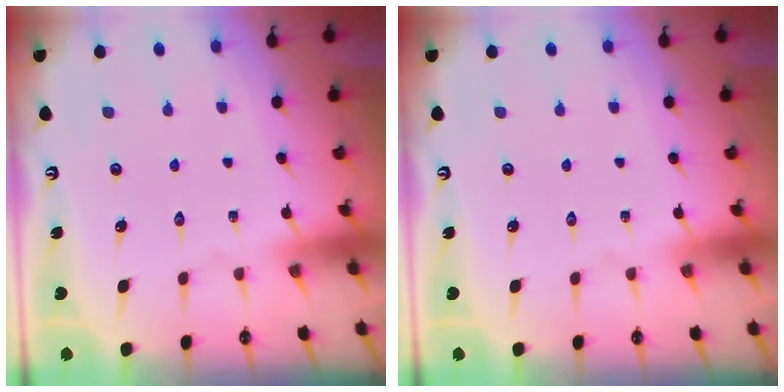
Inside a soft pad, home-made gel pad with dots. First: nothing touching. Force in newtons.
{"total": 0.0}